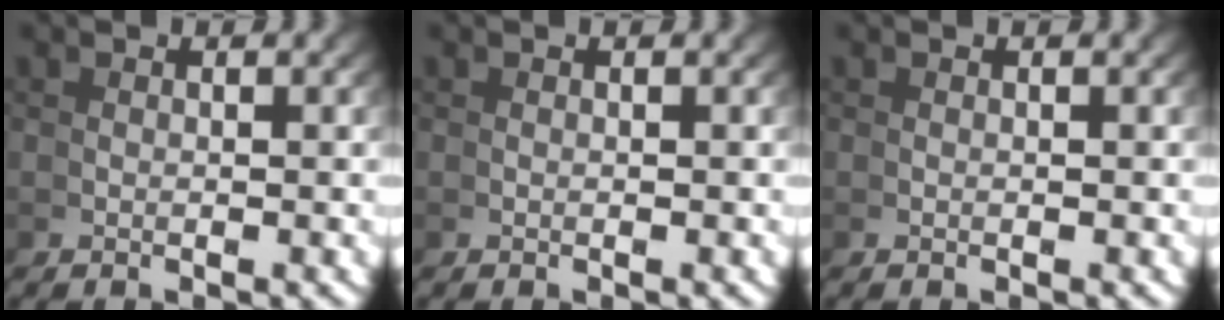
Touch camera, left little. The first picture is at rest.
{"total": 0.0}
{"total": 0.0}